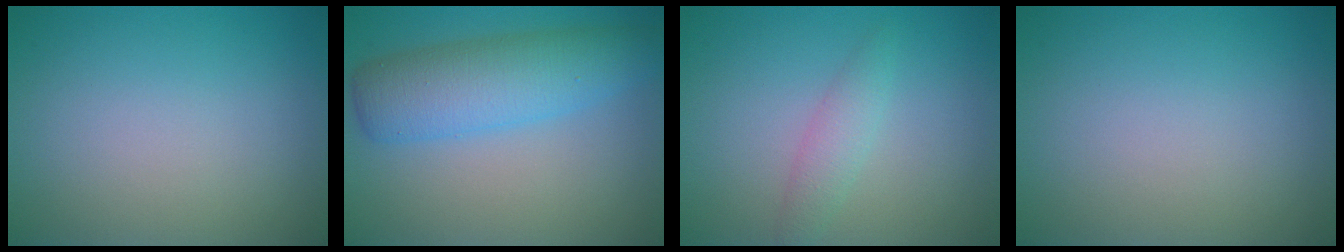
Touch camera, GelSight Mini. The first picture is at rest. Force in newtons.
{"total": 6.2, "press": 6.2, "slide": 0.2}
{"total": 1.8, "press": 1.8, "slide": 0.0}
{"total": 0.0}